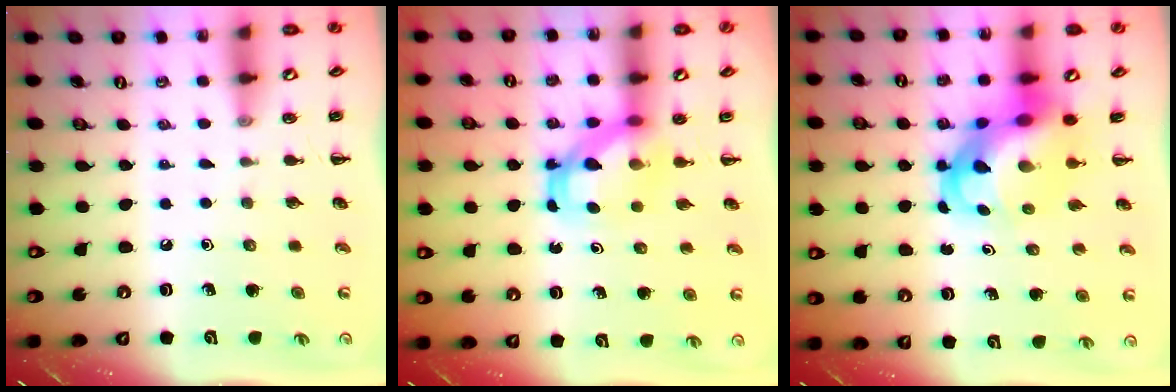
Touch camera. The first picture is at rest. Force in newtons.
{"total": 5.3, "press": 5.2, "slide": 1.2}
{"total": 9.9, "press": 9.6, "slide": 2.7}